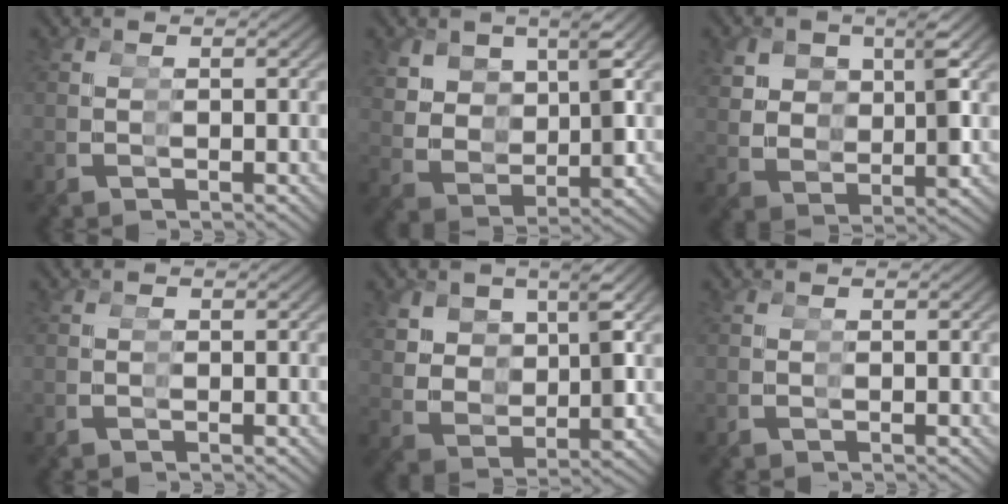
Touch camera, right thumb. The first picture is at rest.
{"total": 3.9, "force": [3.0, 1.9, 1.6], "torque": [-0.060, -0.003, 0.059]}
{"total": 2.5, "force": [2.3, 0.9, 0.6], "torque": [-0.025, -0.001, 0.047]}
{"total": 0.0}
{"total": 3.6, "force": [2.9, 1.7, 1.4], "torque": [-0.052, -0.003, 0.057]}
{"total": 0.0}